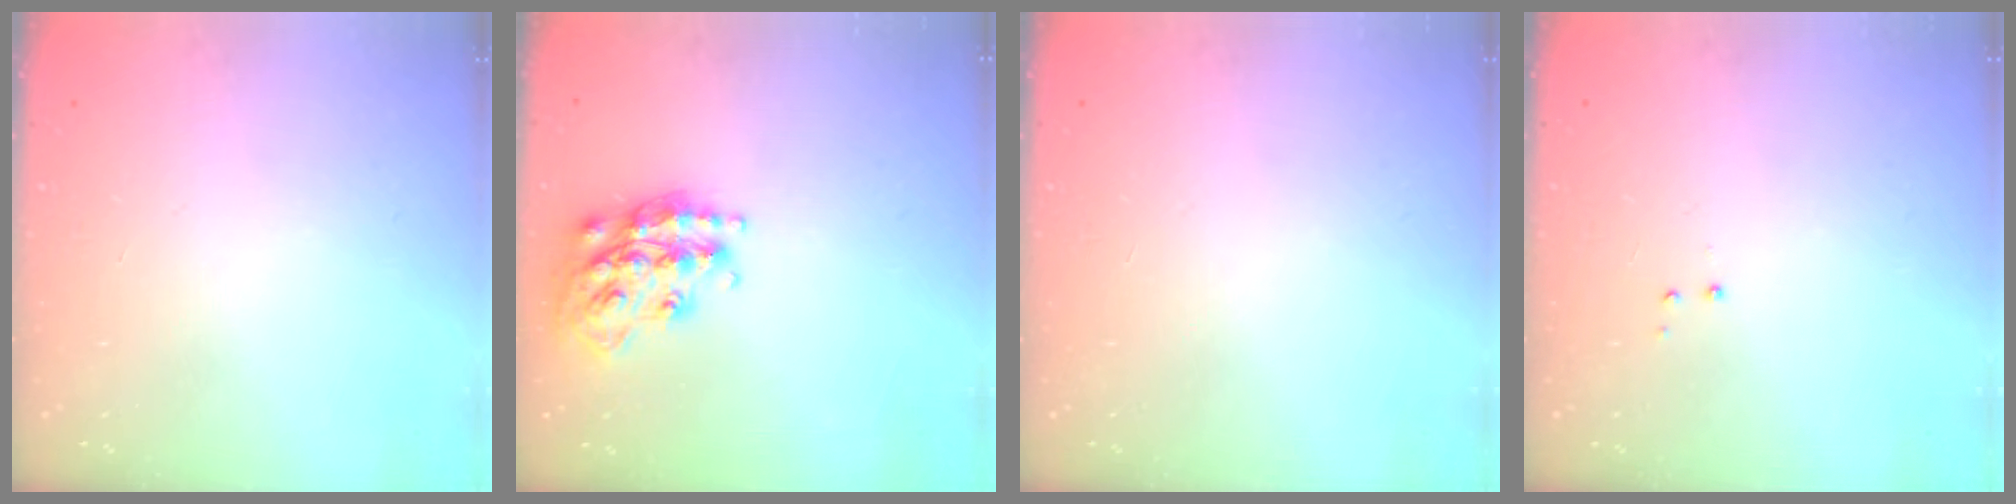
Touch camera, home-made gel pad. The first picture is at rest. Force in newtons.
{"total": 18.0, "press": 17.9, "slide": 1.1}
{"total": 0.0}
{"total": 2.9, "press": 2.8, "slide": 0.6}